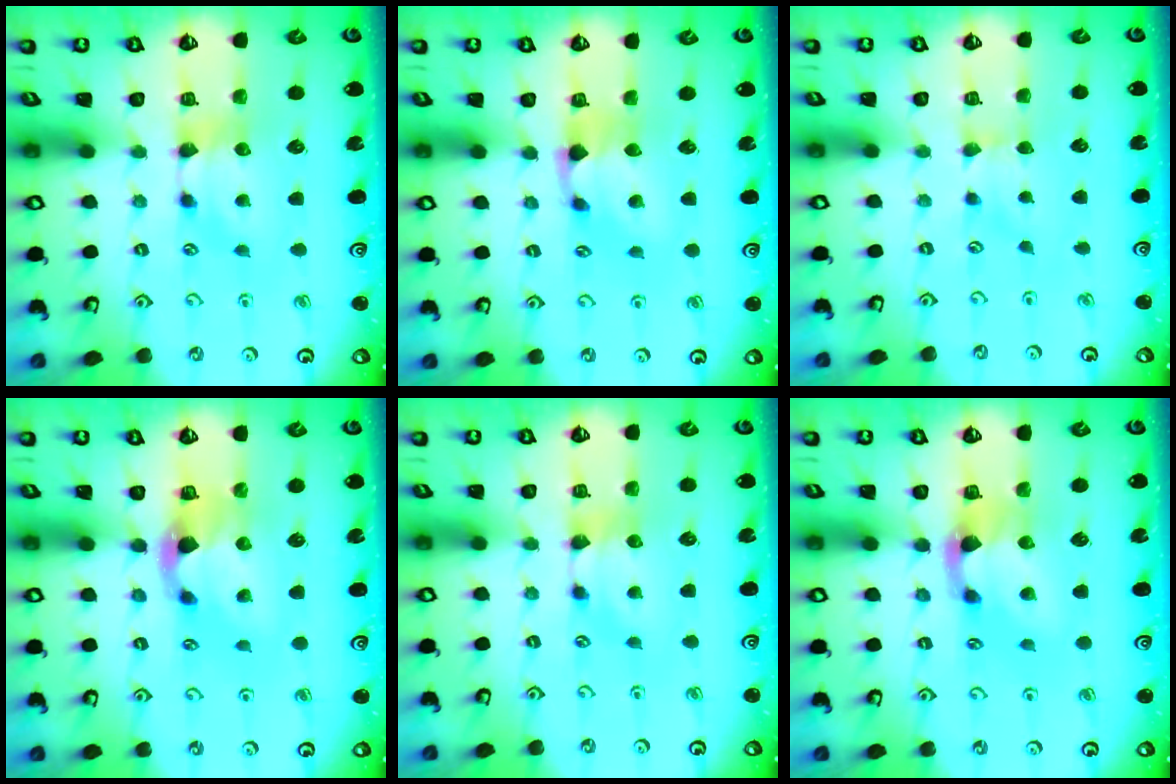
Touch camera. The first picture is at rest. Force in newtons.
{"total": 1.4, "press": 0.4, "slide": 1.3}
{"total": 2.4, "press": 2.3, "slide": 0.5}
{"total": 2.9, "press": 2.5, "slide": 1.5}
{"total": 0.0}
{"total": 2.6, "press": 2.0, "slide": 1.7}